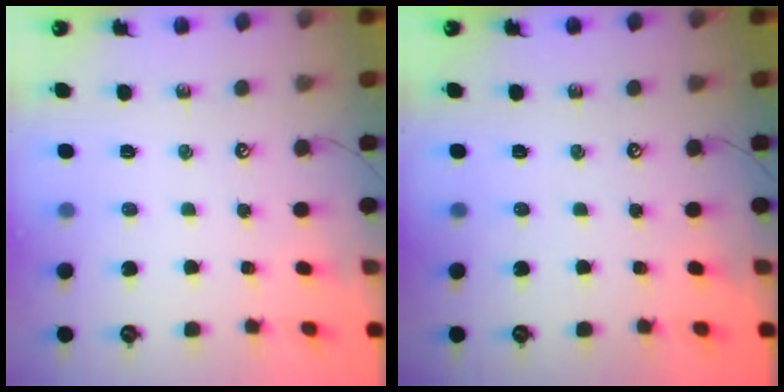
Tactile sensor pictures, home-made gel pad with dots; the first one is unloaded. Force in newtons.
{"total": 0.0}